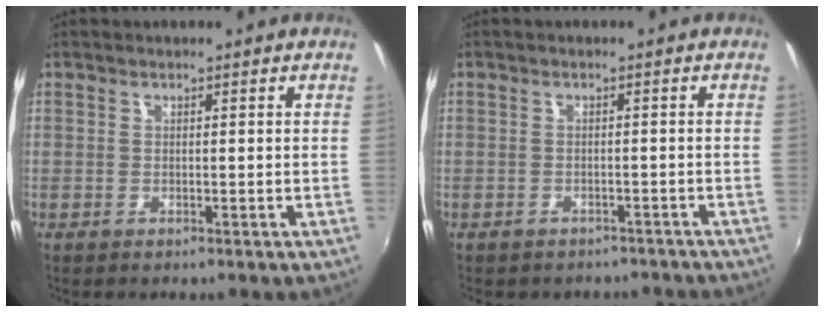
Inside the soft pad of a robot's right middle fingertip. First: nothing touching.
{"total": 5.8, "force": [-5.0, 2.5, 1.5], "torque": [-0.034, -0.012, -0.058]}